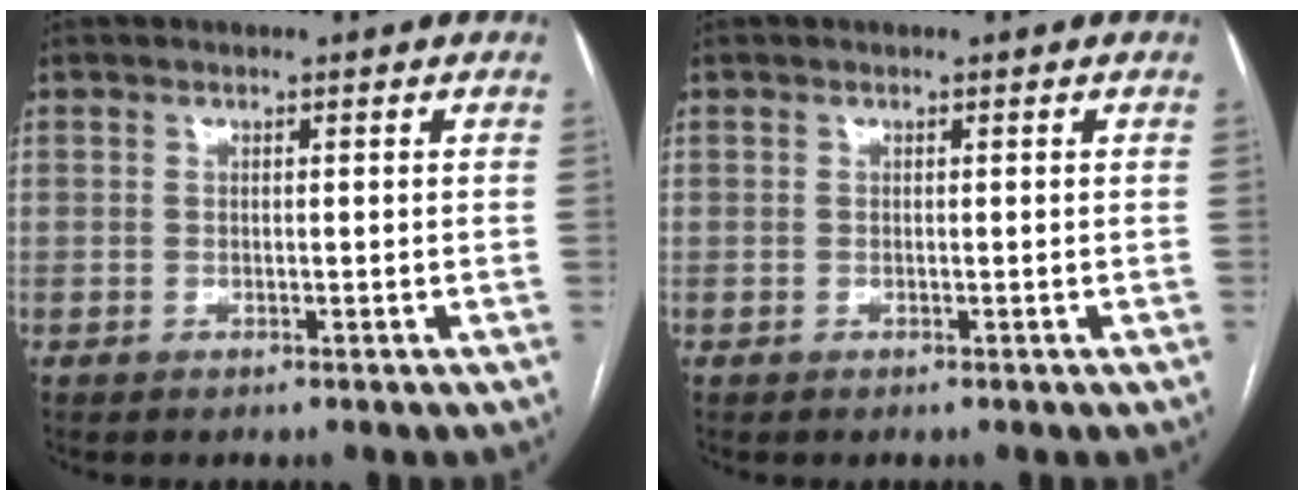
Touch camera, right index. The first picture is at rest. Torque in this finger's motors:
{"motor_torque": [-0.09, 0.00, -0.02, -0.01]}